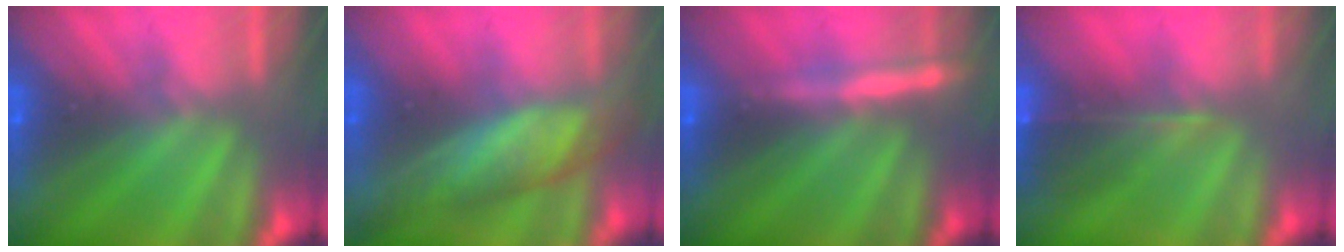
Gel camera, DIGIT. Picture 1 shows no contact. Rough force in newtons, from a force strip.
{"total": 8.3}
{"total": 3.9}
{"total": 5.8}